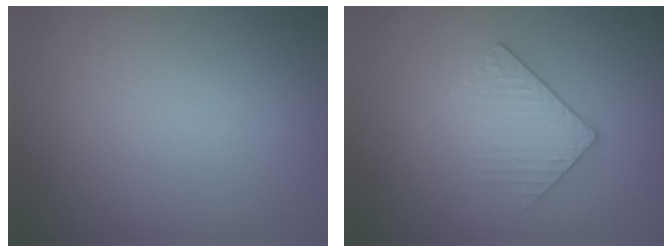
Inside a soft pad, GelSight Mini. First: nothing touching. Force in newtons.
{"total": 2.1, "press": 1.8, "slide": 1.1}